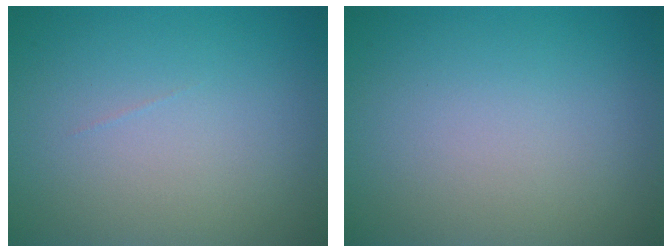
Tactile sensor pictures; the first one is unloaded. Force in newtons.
{"total": 0.0}